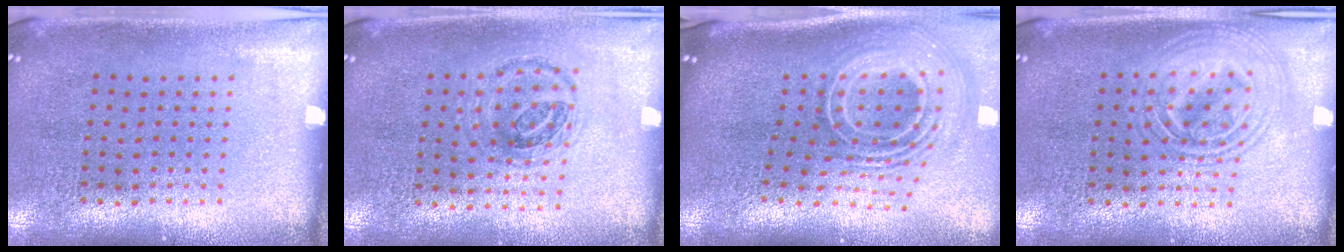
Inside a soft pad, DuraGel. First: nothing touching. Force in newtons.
{"total": 0.9, "press": 0.9, "slide": 0.3}
{"total": 3.3, "press": 2.1, "slide": 2.5}
{"total": 2.9, "press": 2.9, "slide": 0.4}